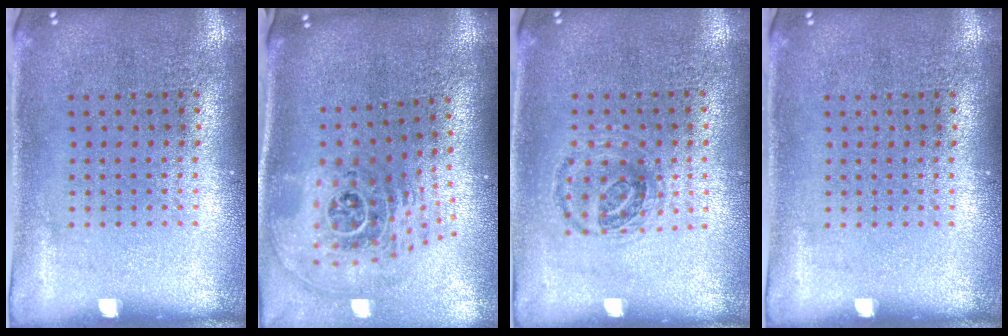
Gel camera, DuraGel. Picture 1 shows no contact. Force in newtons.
{"total": 2.6, "press": 1.8, "slide": 1.9}
{"total": 1.0, "press": 0.9, "slide": 0.5}
{"total": 0.0}